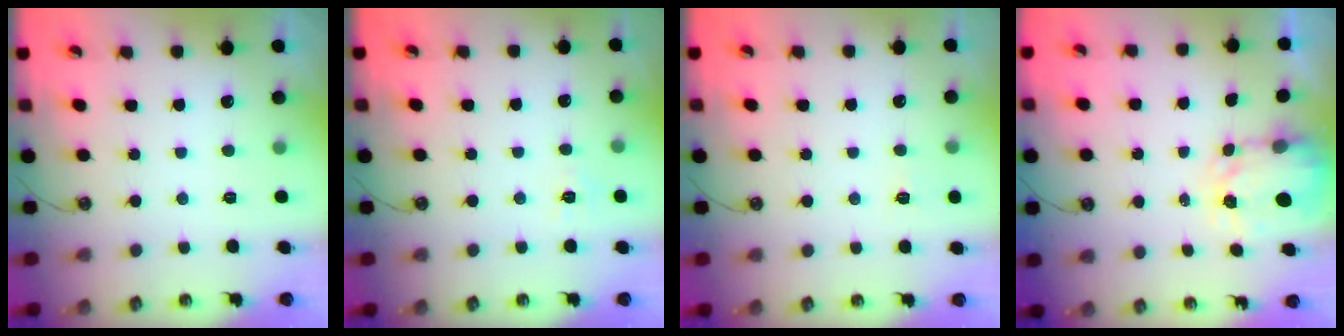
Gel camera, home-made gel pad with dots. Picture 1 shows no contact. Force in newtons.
{"total": 6.0, "press": 6.0, "slide": 0.7}
{"total": 2.3, "press": 2.3, "slide": 0.3}
{"total": 3.4, "press": 3.4, "slide": 0.4}